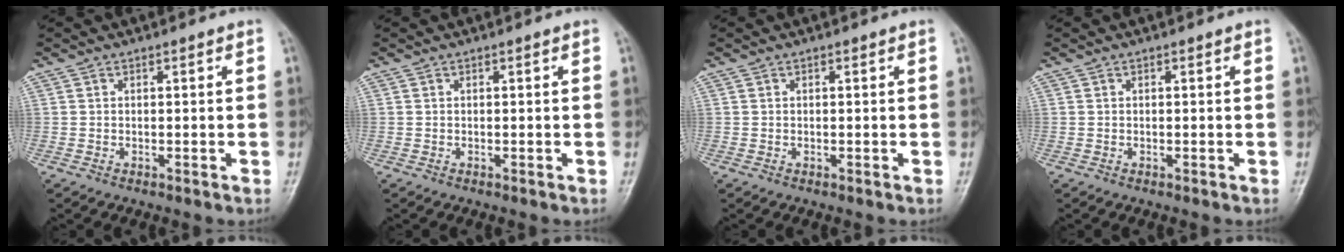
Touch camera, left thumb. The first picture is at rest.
{"total": 0.0}
{"total": 0.0}
{"total": 0.0}